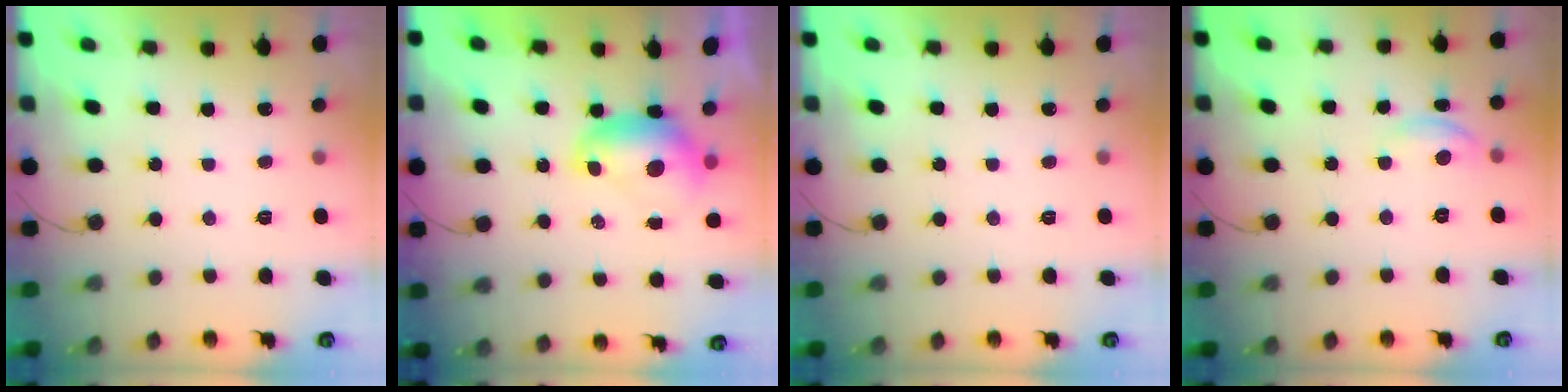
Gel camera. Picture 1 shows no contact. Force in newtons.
{"total": 8.0, "press": 8.0, "slide": 0.1}
{"total": 0.0}
{"total": 5.6, "press": 5.6, "slide": 0.4}